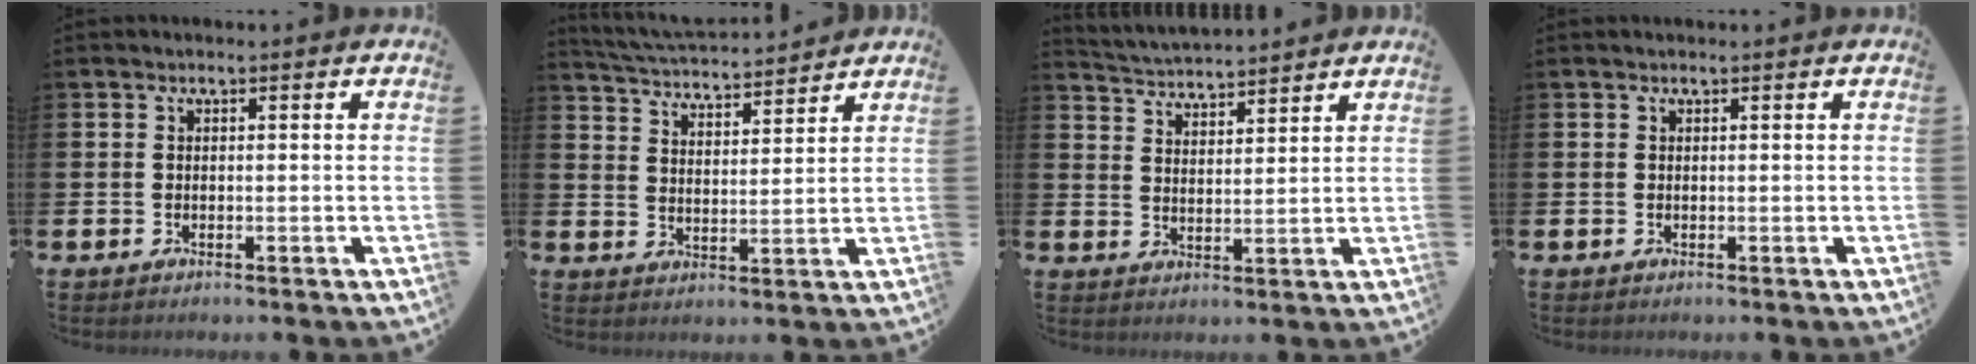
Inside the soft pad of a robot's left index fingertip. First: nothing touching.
{"total": 4.5, "force": [4.5, 0.3, 0.1], "torque": [-0.018, -0.039, 0.076]}
{"total": 4.3, "force": [4.3, 0.2, -0.3], "torque": [-0.011, -0.029, 0.076]}
{"total": 0.0}